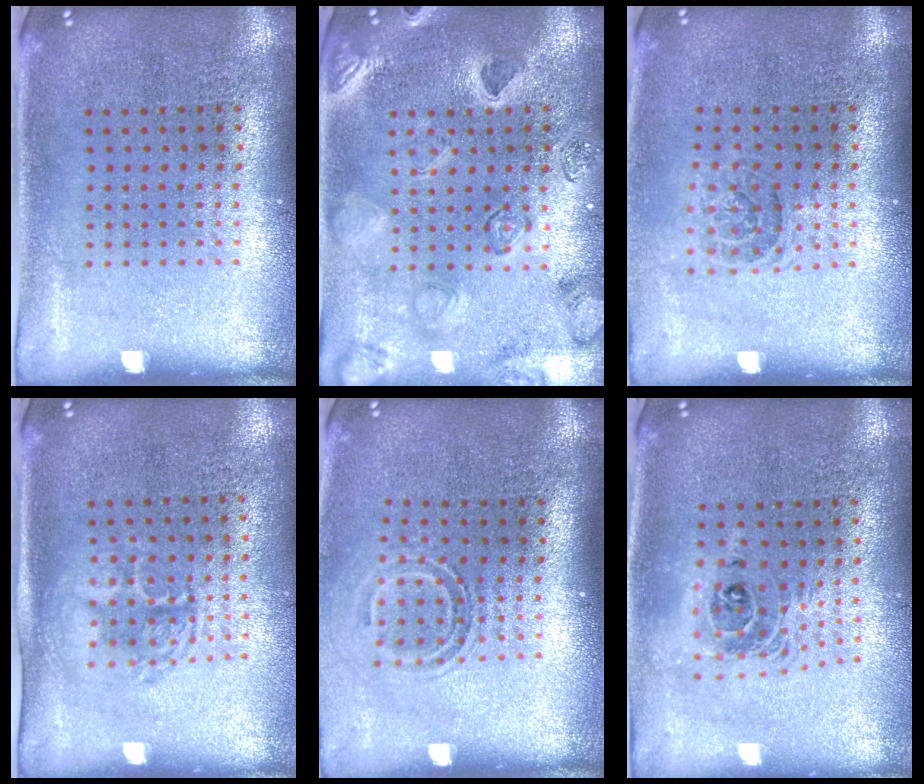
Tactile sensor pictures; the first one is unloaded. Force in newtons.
{"total": 2.5, "press": 2.4, "slide": 0.9}
{"total": 1.2, "press": 1.0, "slide": 0.7}
{"total": 1.5, "press": 1.3, "slide": 0.6}
{"total": 1.6, "press": 1.0, "slide": 1.2}
{"total": 1.9, "press": 1.4, "slide": 1.2}